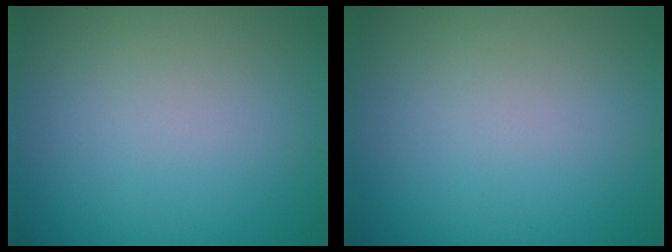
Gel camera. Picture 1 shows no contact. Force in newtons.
{"total": 0.0}